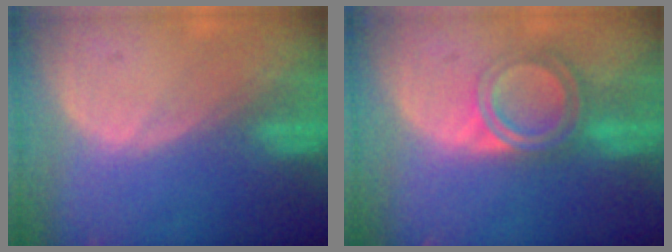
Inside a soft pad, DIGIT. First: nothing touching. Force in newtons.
{"total": 6.4, "press": 5.4, "slide": 3.5}